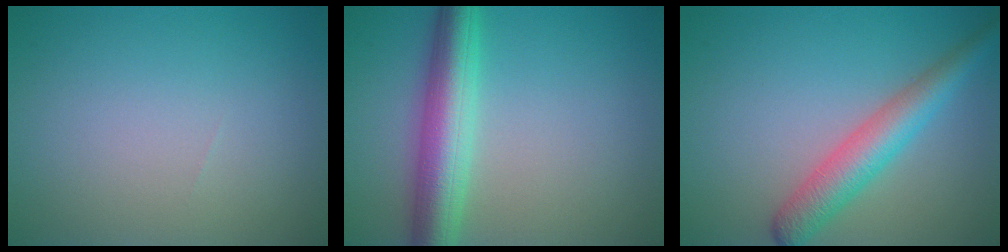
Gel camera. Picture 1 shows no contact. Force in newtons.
{"total": 6.1, "press": 6.1, "slide": 0.2}
{"total": 4.4, "press": 4.4, "slide": 0.2}